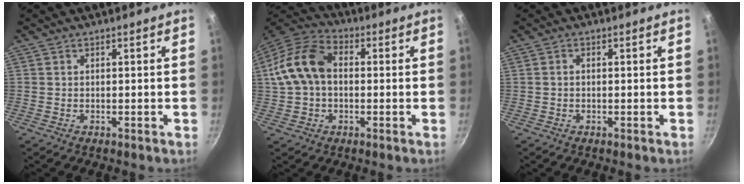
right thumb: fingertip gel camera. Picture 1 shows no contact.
{"total": 13.3, "force": [0.8, 9.3, 9.4], "torque": [-0.165, 0.034, 0.000]}
{"total": 0.9, "force": [-0.1, 0.7, 0.6], "torque": [-0.012, 0.006, -0.002]}